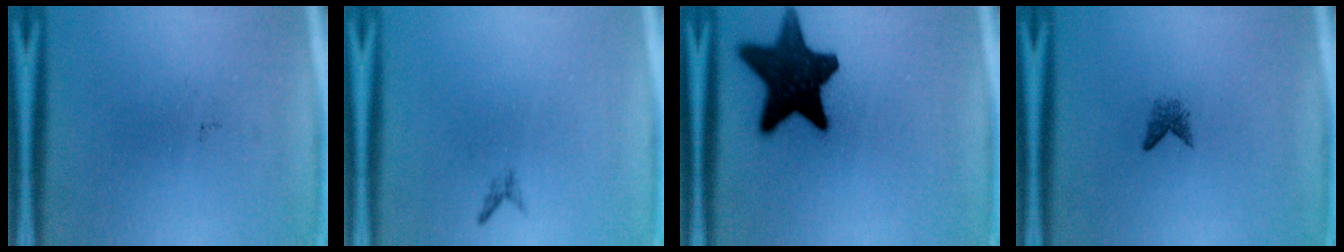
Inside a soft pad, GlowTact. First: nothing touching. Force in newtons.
{"total": 0.7}
{"total": 16.0}
{"total": 1.3}